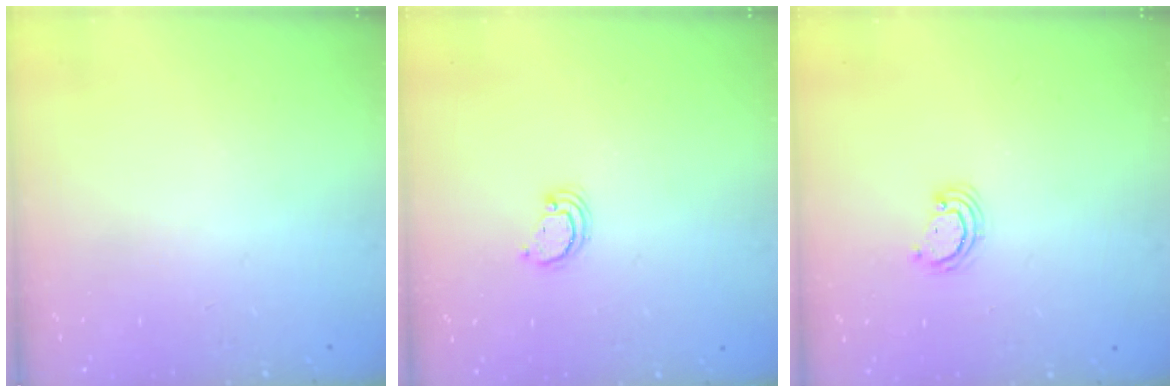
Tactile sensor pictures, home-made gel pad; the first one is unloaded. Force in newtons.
{"total": 2.6, "press": 2.6, "slide": 0.2}
{"total": 2.5, "press": 2.5, "slide": 0.3}